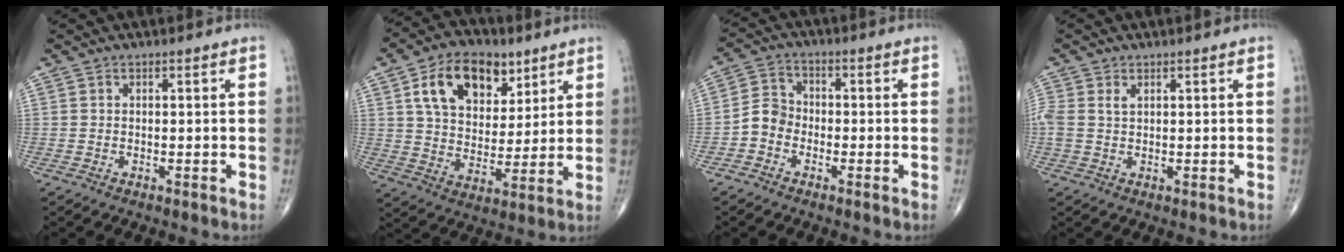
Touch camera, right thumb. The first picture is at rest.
{"total": 16.1, "force": [7.6, 10.3, 9.8], "torque": [-0.125, -0.023, 0.135]}
{"total": 4.7, "force": [-2.0, 3.9, 1.9], "torque": [-0.018, 0.018, -0.051]}
{"total": 2.6, "force": [0.8, 1.6, 1.9], "torque": [-0.056, 0.011, 0.022]}